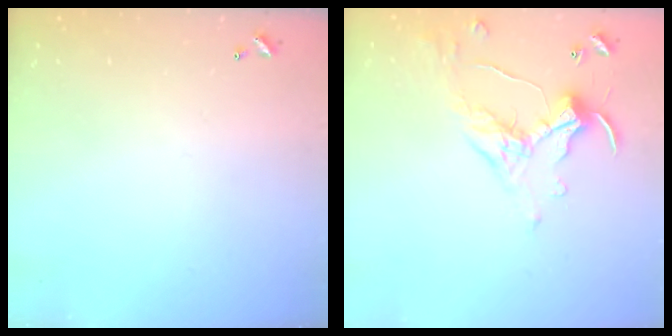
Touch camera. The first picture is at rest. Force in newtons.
{"total": 1.1, "press": 1.1, "slide": 0.1}